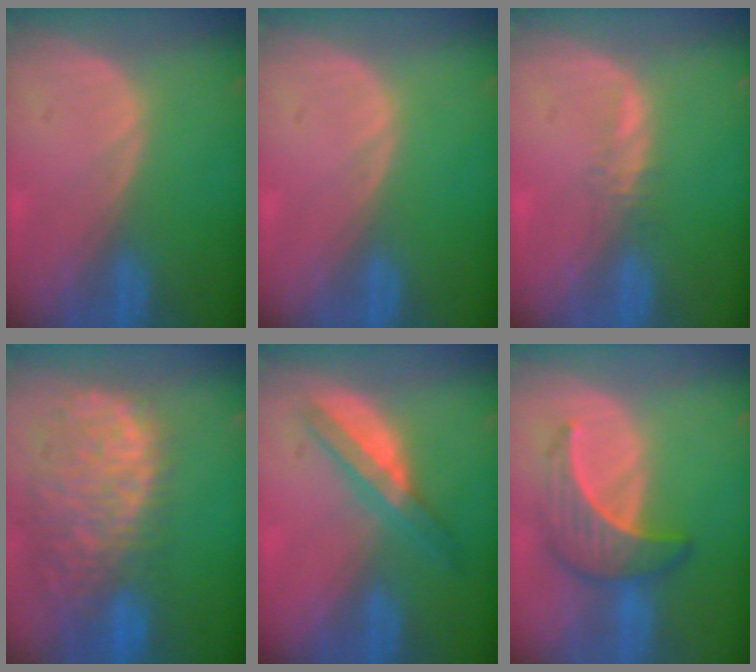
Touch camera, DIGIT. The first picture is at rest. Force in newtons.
{"total": 0.0}
{"total": 1.3, "press": 1.2, "slide": 0.5}
{"total": 13.5, "press": 11.0, "slide": 7.8}
{"total": 5.4, "press": 5.0, "slide": 1.8}
{"total": 6.6, "press": 6.5, "slide": 1.0}